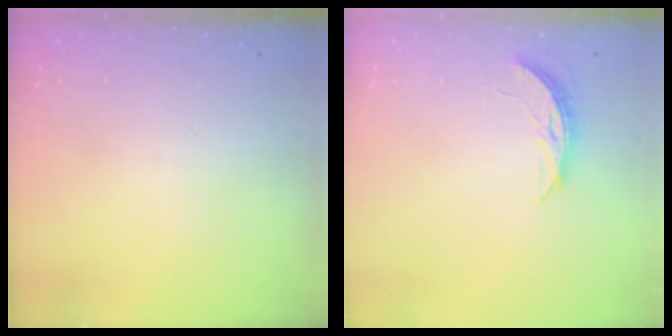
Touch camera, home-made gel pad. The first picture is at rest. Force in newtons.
{"total": 4.6, "press": 4.5, "slide": 0.4}